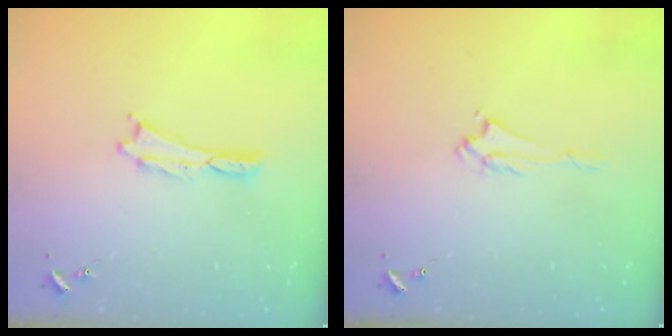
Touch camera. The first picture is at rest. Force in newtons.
{"total": 1.4, "press": 1.4, "slide": 0.3}